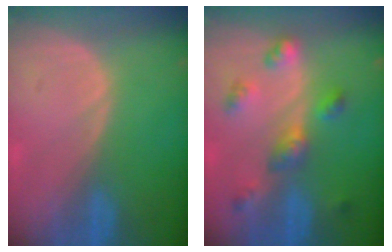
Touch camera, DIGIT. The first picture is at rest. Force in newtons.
{"total": 6.3, "press": 5.8, "slide": 2.4}